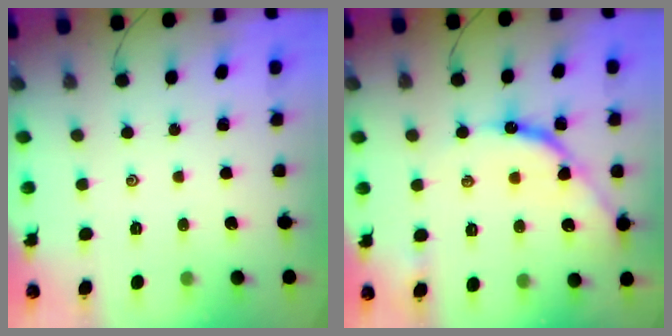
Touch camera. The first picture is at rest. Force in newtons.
{"total": 11.8, "press": 11.8, "slide": 1.1}